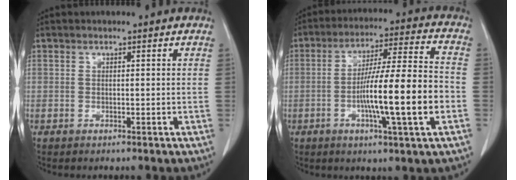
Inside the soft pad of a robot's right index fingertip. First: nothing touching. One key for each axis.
{"total": 15.3, "fx": -3.7, "fy": 0.3, "fz": 14.8, "tx": -0.250, "ty": 0.001, "tz": -0.064}